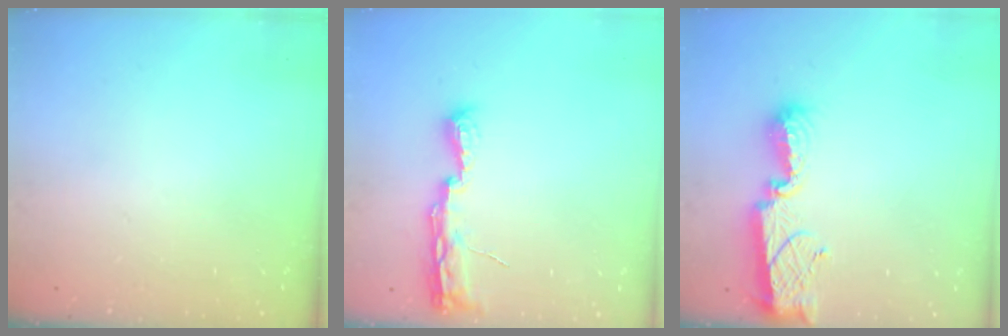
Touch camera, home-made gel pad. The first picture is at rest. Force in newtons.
{"total": 8.0, "press": 8.0, "slide": 0.7}
{"total": 9.8, "press": 9.8, "slide": 0.5}